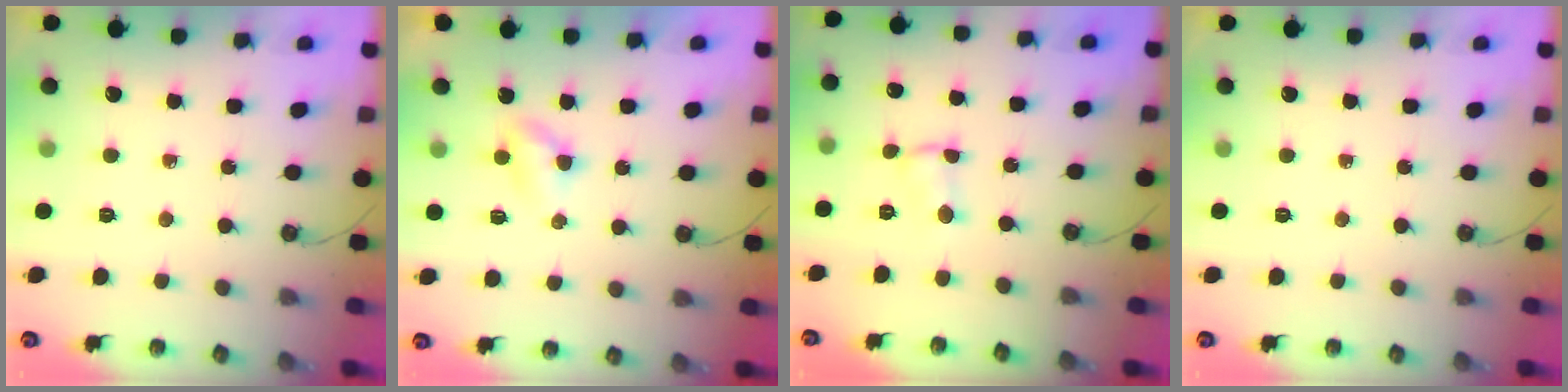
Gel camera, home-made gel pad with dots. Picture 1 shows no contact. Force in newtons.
{"total": 3.2, "press": 3.1, "slide": 0.4}
{"total": 1.7, "press": 1.6, "slide": 0.5}
{"total": 0.0}